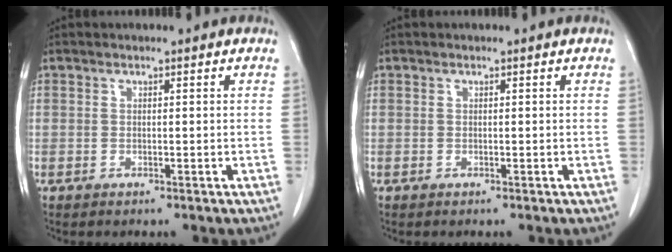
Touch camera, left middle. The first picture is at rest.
{"total": 0.0}